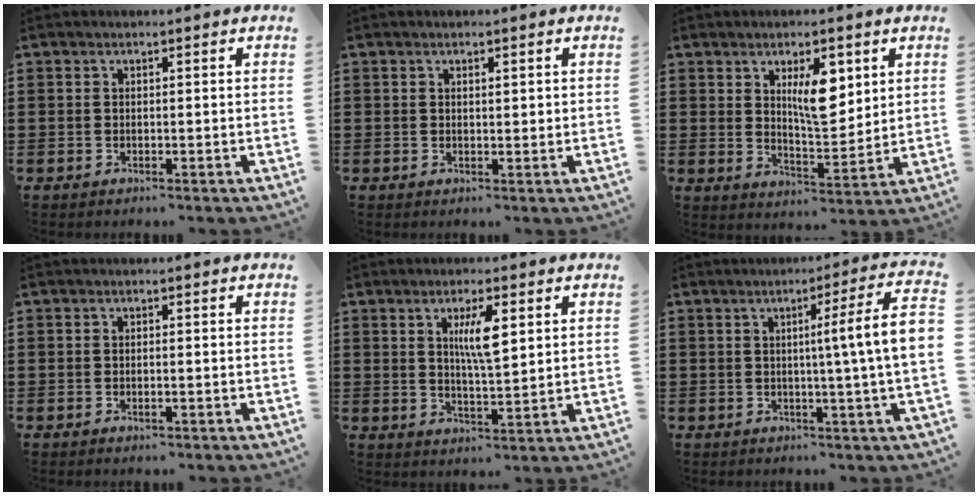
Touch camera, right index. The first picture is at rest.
{"total": 0.8, "force": [0.4, 0.3, 0.6], "torque": [-0.013, 0.003, 0.006]}
{"total": 8.2, "force": [3.2, 3.3, 6.8], "torque": [-0.101, -0.008, 0.046]}
{"total": 0.6, "force": [-0.3, 0.1, 0.5], "torque": [-0.010, -0.003, -0.005]}
{"total": 5.5, "force": [1.8, 1.3, 5.1], "torque": [-0.097, 0.003, 0.027]}
{"total": 7.9, "force": [0.3, -1.0, 7.8], "torque": [-0.132, -0.015, 0.000]}